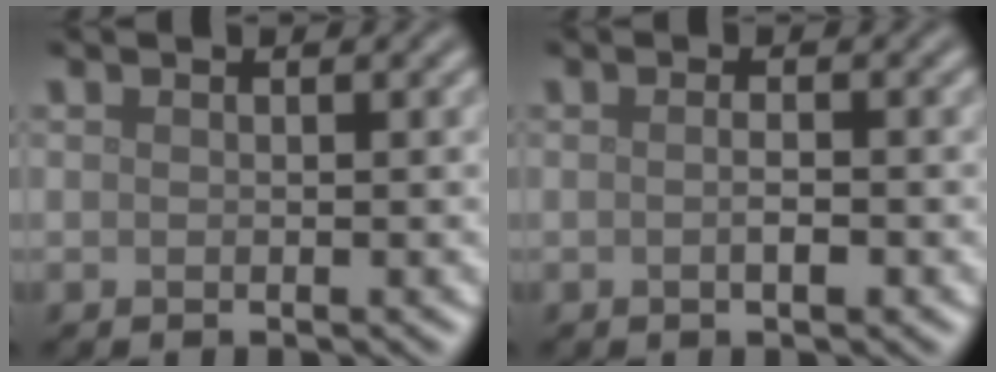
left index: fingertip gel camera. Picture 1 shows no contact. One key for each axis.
{"total": 1.4, "fx": -0.3, "fy": 0.3, "fz": 1.4, "tx": -0.023, "ty": -0.001, "tz": -0.004}